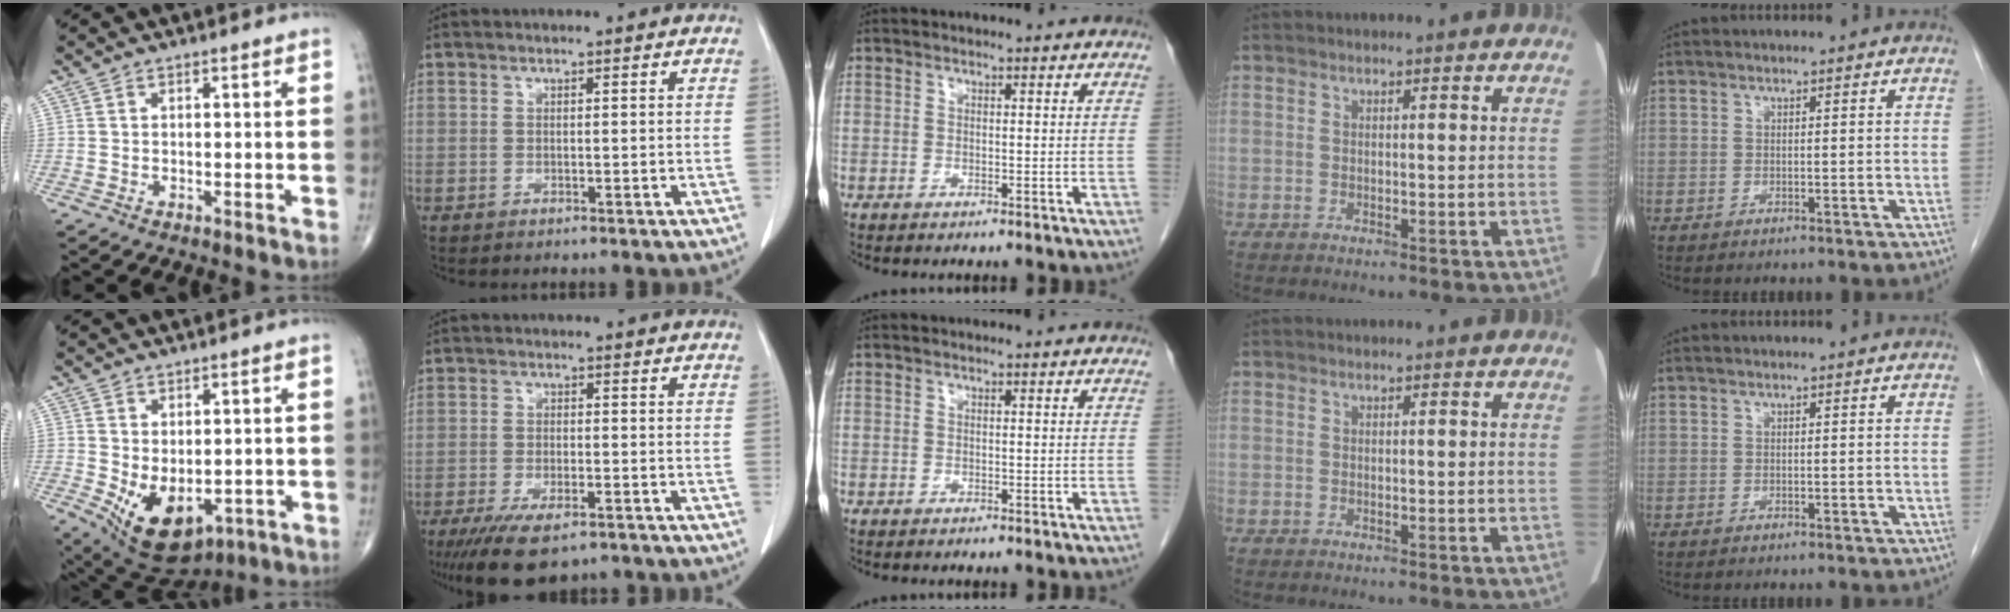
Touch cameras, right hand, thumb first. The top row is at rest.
{"thumb": {"total": 11.0, "force": [-2.4, 6.7, 8.4], "torque": [-0.120, -0.008, -0.013]}, "index": {"total": 9.4, "force": [-6.6, 3.0, 6.0], "torque": [-0.097, -0.015, -0.100]}}